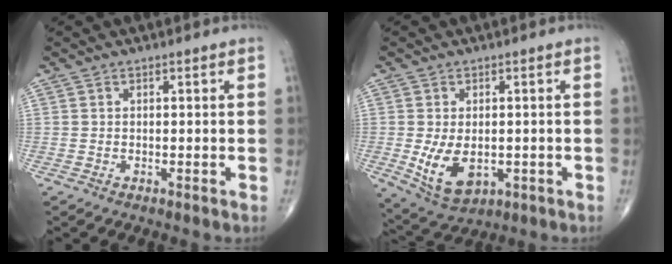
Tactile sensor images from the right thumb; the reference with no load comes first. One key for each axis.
{"total": 8.5, "fx": -1.5, "fy": 5.2, "fz": 6.6, "tx": -0.111, "ty": -0.011, "tz": -0.009}